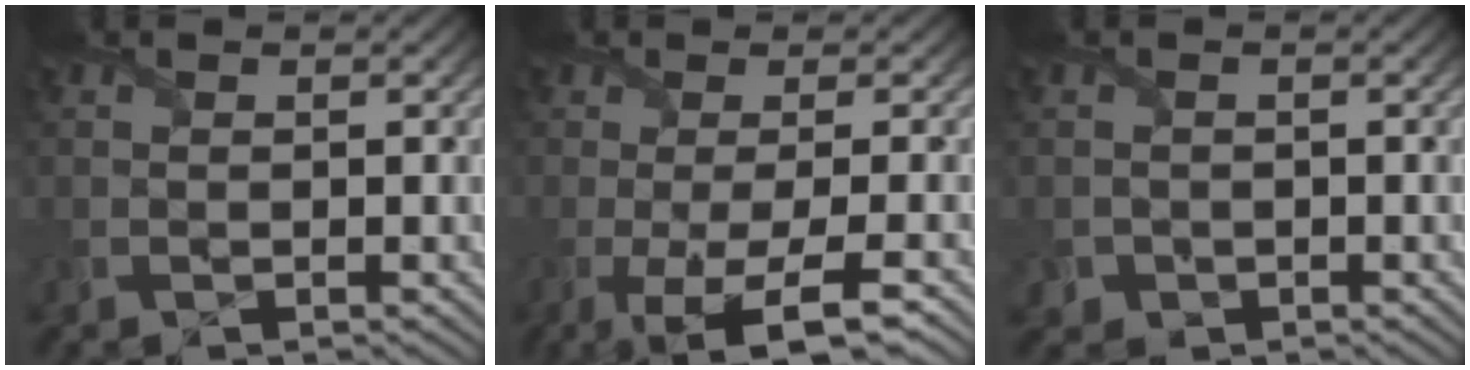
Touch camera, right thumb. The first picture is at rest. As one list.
[{"total": 7.4, "force": [-3.1, 1.6, 6.5], "torque": [-0.096, -0.003, -0.055]}, {"total": 1.5, "force": [-0.4, 1.4, -0.2], "torque": [0.002, 0.000, -0.007]}]